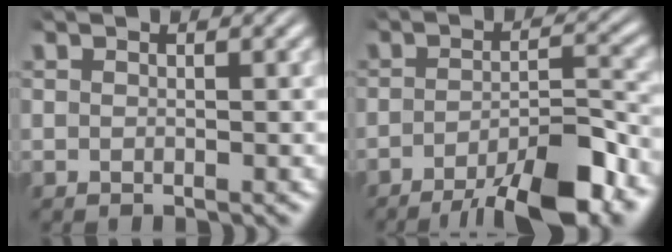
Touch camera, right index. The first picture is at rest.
{"total": 8.3, "force": [-5.9, 2.0, 5.5], "torque": [-0.074, -0.012, -0.089]}